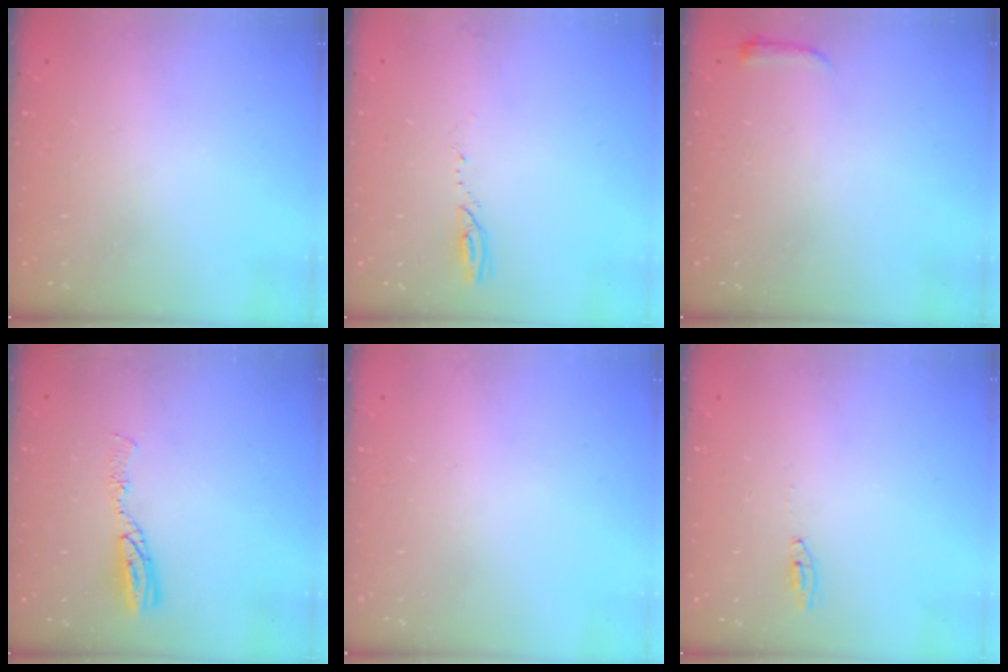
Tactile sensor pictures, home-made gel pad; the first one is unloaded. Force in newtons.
{"total": 2.6, "press": 2.6, "slide": 0.3}
{"total": 3.0, "press": 2.9, "slide": 0.6}
{"total": 6.6, "press": 6.5, "slide": 0.7}
{"total": 0.0}
{"total": 2.0, "press": 2.0, "slide": 0.2}